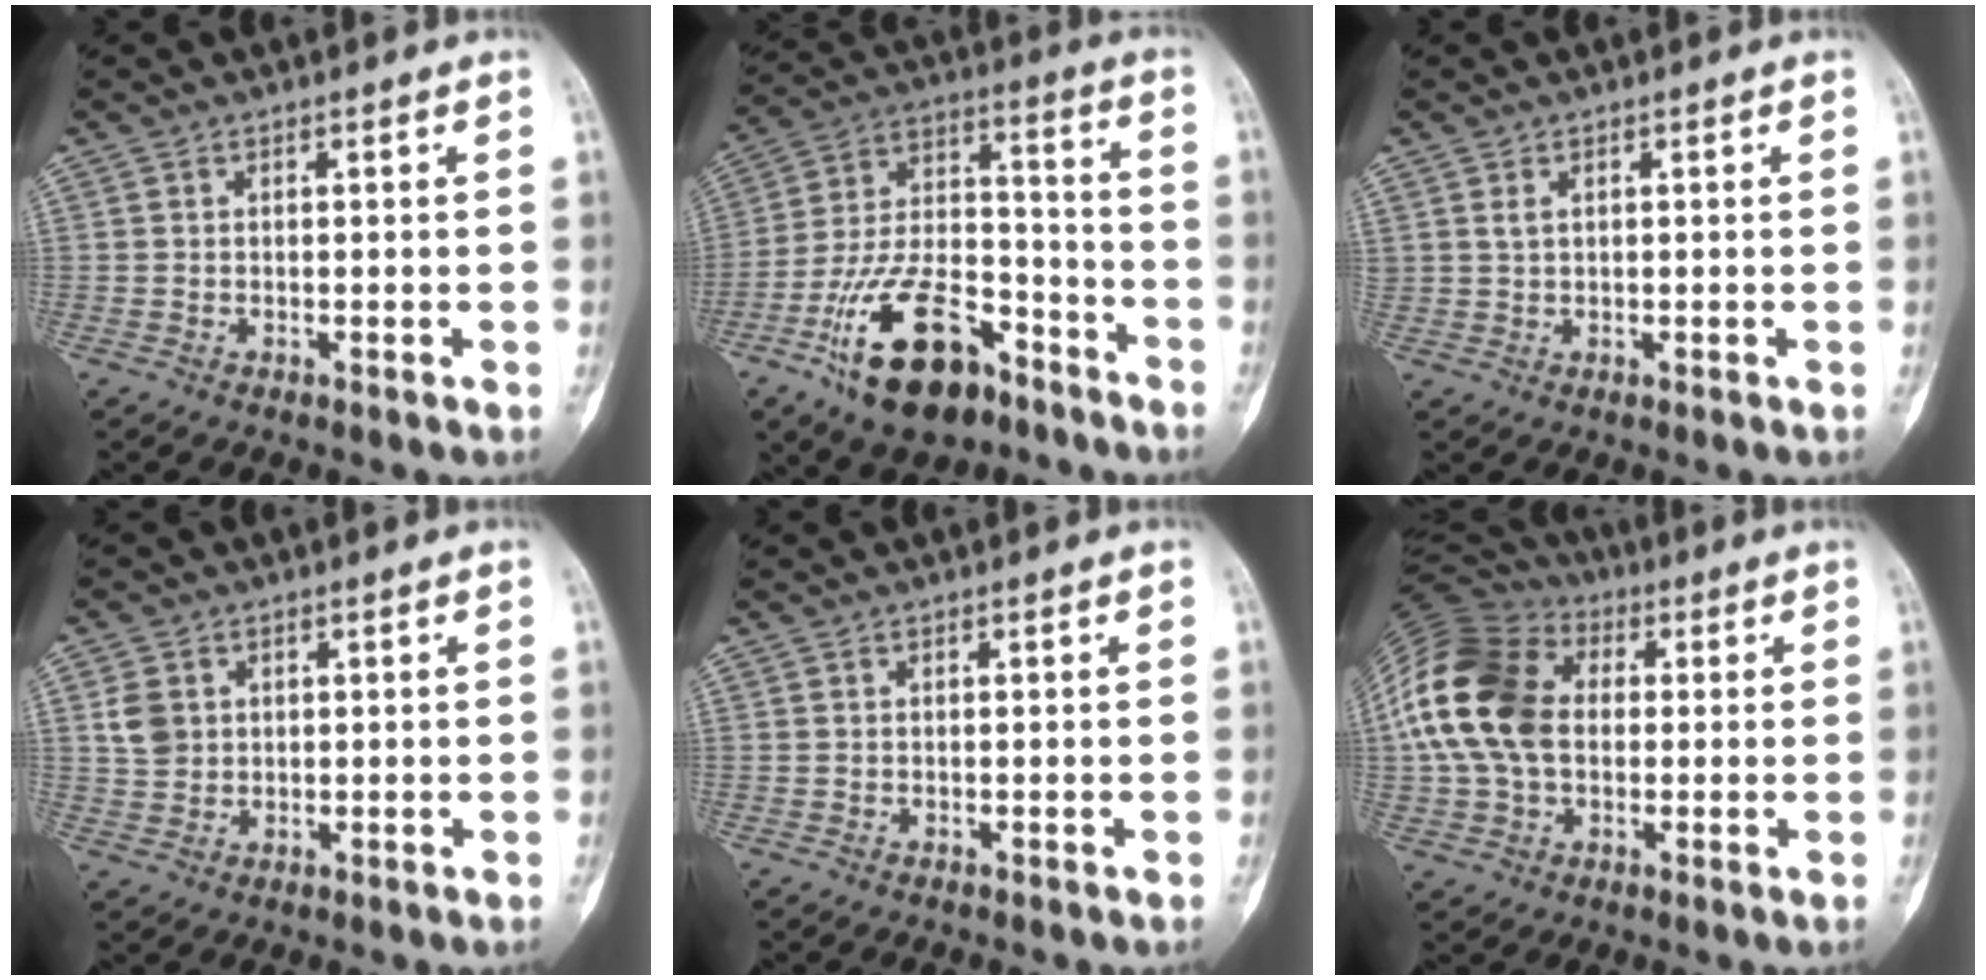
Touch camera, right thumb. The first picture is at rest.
{"total": 19.5, "force": [-11.2, 9.5, 12.8], "torque": [-0.218, 0.083, -0.196]}
{"total": 1.4, "force": [0.7, 0.9, 0.9], "torque": [-0.016, 0.000, 0.017]}
{"total": 4.3, "force": [1.2, 3.6, 2.0], "torque": [-0.025, 0.000, 0.027]}
{"total": 0.0}
{"total": 19.9, "force": [1.6, 14.5, 13.5], "torque": [-0.269, 0.024, 0.024]}